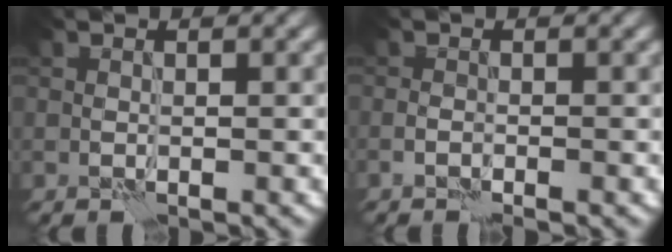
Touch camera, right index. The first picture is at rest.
{"total": 1.0, "force": [-1.0, 0.0, 0.2], "torque": [-0.001, 0.003, -0.019]}